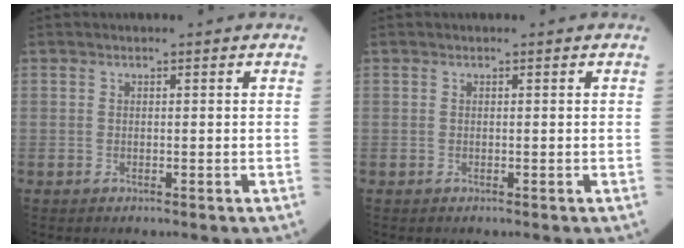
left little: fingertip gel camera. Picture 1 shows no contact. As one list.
[{"total": 0.0}]